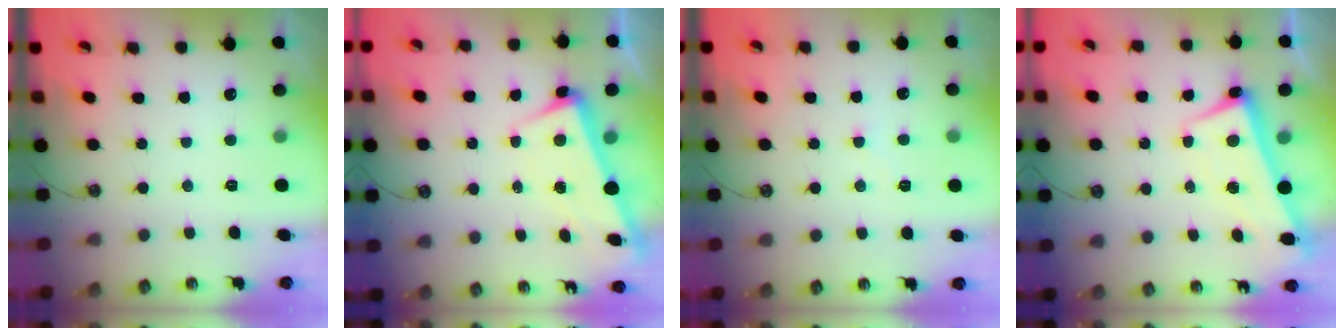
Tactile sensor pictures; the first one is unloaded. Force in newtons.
{"total": 3.0, "press": 2.8, "slide": 0.8}
{"total": 1.8, "press": 1.8, "slide": 0.3}
{"total": 2.6, "press": 2.5, "slide": 0.6}